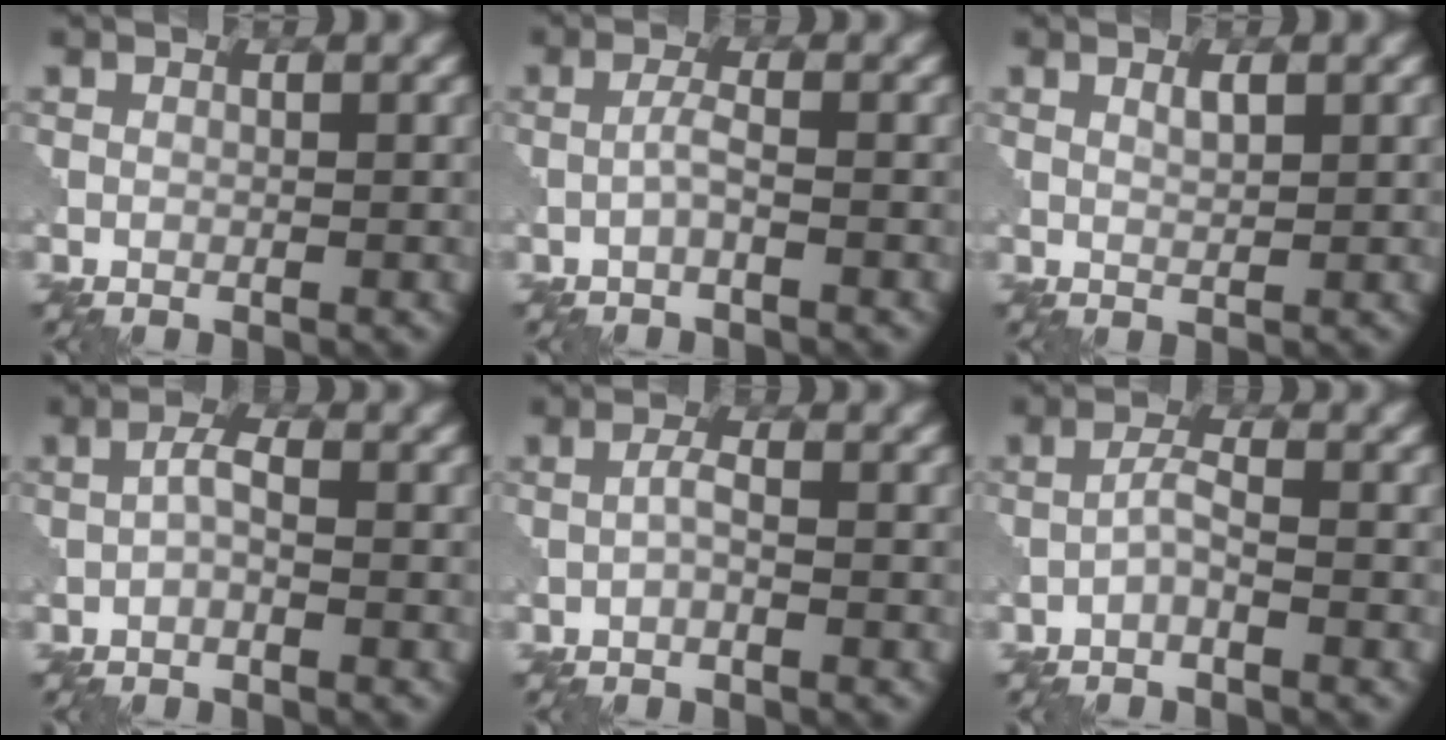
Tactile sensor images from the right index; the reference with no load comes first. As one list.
[{"total": 1.3, "force": [-0.6, 0.0, 1.2], "torque": [-0.025, 0.006, -0.015]}, {"total": 1.2, "force": [0.7, 0.3, 0.9], "torque": [-0.020, 0.000, 0.012]}, {"total": 1.6, "force": [-0.4, 0.5, 1.5], "torque": [-0.030, 0.007, -0.013]}, {"total": 1.2, "force": [-0.5, 0.2, 1.1], "torque": [-0.022, 0.005, -0.013]}, {"total": 1.5, "force": [-0.8, 0.2, 1.2], "torque": [-0.026, 0.008, -0.022]}]